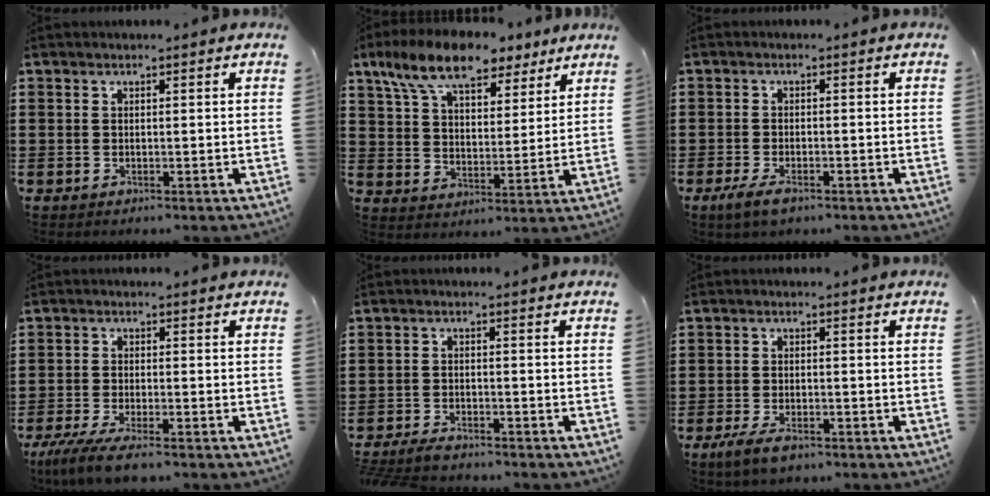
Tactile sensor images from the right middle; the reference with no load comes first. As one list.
[{"total": 10.9, "force": [8.7, 4.0, 5.2], "torque": [-0.122, -0.020, 0.163]}, {"total": 2.8, "force": [-1.6, 1.1, 1.9], "torque": [-0.049, -0.003, -0.033]}, {"total": 4.8, "force": [-4.0, 0.3, 2.6], "torque": [-0.065, -0.019, -0.078]}, {"total": 2.9, "force": [-2.8, 0.3, 0.6], "torque": [-0.020, 0.001, -0.061]}, {"total": 3.4, "force": [-2.3, 1.4, 2.1], "torque": [-0.049, -0.001, -0.046]}]